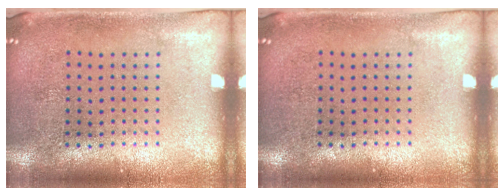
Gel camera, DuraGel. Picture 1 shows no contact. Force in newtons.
{"total": 0.0}